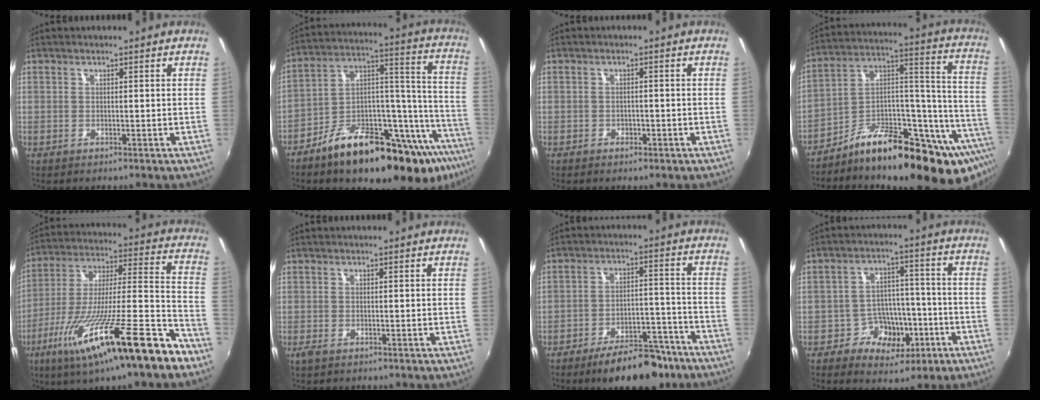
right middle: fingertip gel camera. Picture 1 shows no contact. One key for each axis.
{"total": 28.2, "fx": -18.7, "fy": 9.7, "fz": 18.7, "tx": -0.236, "ty": 0.025, "tz": -0.275}
{"total": 2.5, "fx": -1.5, "fy": 1.6, "fz": 1.2, "tx": -0.023, "ty": -0.004, "tz": -0.019}
{"total": 26.1, "fx": -16.8, "fy": 8.5, "fz": 18.0, "tx": -0.219, "ty": 0.025, "tz": -0.257}
{"total": 25.8, "fx": -15.5, "fy": 2.9, "fz": 20.5, "tx": -0.345, "ty": -0.044, "tz": -0.256}
{"total": 1.0, "fx": -0.7, "fy": 0.4, "fz": 0.7, "tx": -0.015, "ty": -0.004, "tz": -0.013}
{"total": 14.0, "fx": -10.9, "fy": 5.0, "fz": 7.2, "tx": -0.117, "ty": 0.013, "tz": -0.149}
{"total": 9.6, "fx": -4.5, "fy": 7.6, "fz": 3.9, "tx": -0.075, "ty": 0.028, "tz": -0.057}